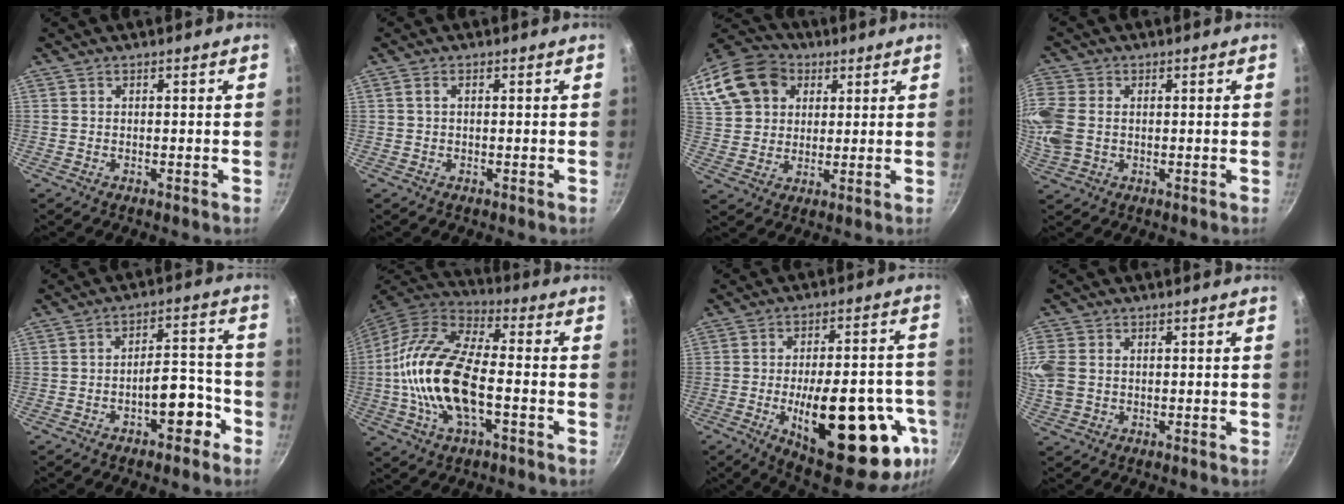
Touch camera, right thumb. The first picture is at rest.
{"total": 1.2, "force": [0.2, 0.7, 1.0], "torque": [-0.018, 0.005, 0.003]}
{"total": 18.0, "force": [7.1, 13.8, 9.1], "torque": [-0.183, 0.025, 0.126]}
{"total": 9.9, "force": [0.5, 7.5, 6.4], "torque": [-0.150, 0.007, 0.007]}
{"total": 7.8, "force": [-4.0, 3.6, 5.6], "torque": [-0.050, 0.058, -0.046]}
{"total": 20.1, "force": [-3.0, 9.7, 17.3], "torque": [-0.325, 0.035, -0.070]}
{"total": 28.0, "force": [-9.1, 11.3, 23.9], "torque": [-0.281, 0.018, -0.111]}
{"total": 8.8, "force": [1.1, 7.1, 5.2], "torque": [-0.121, 0.008, 0.023]}